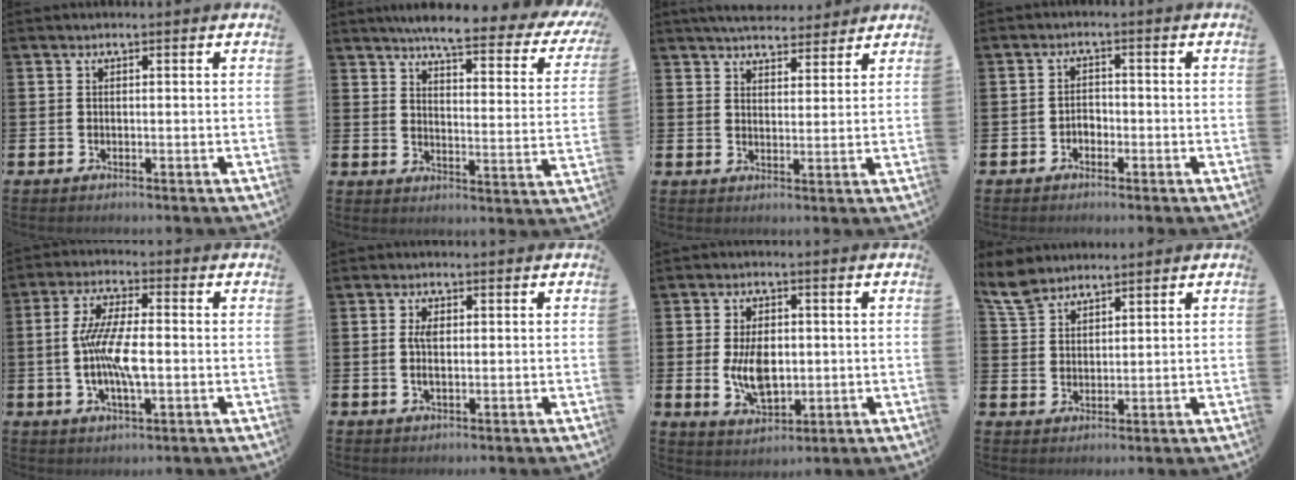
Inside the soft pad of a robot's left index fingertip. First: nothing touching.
{"total": 5.9, "force": [5.1, 0.7, 2.8], "torque": [-0.060, -0.042, 0.079]}
{"total": 5.2, "force": [5.0, 1.0, 0.5], "torque": [-0.013, -0.026, 0.091]}
{"total": 1.6, "force": [-1.0, 1.1, 0.5], "torque": [-0.007, 0.001, -0.024]}
{"total": 8.2, "force": [-0.4, 3.0, 7.6], "torque": [-0.152, 0.000, -0.014]}
{"total": 2.4, "force": [0.2, 1.2, 2.1], "torque": [-0.032, 0.001, -0.001]}
{"total": 7.1, "force": [-0.1, 4.1, 5.8], "torque": [-0.118, 0.000, -0.006]}
{"total": 5.6, "force": [5.1, 1.9, 1.4], "torque": [-0.041, -0.018, 0.096]}